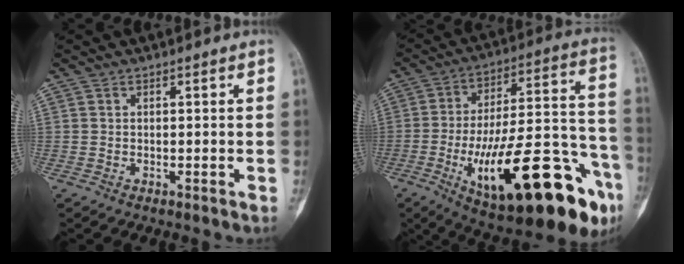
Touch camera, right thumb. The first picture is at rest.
{"total": 32.3, "force": [-13.7, 10.7, 27.2], "torque": [-0.360, 0.061, -0.193]}